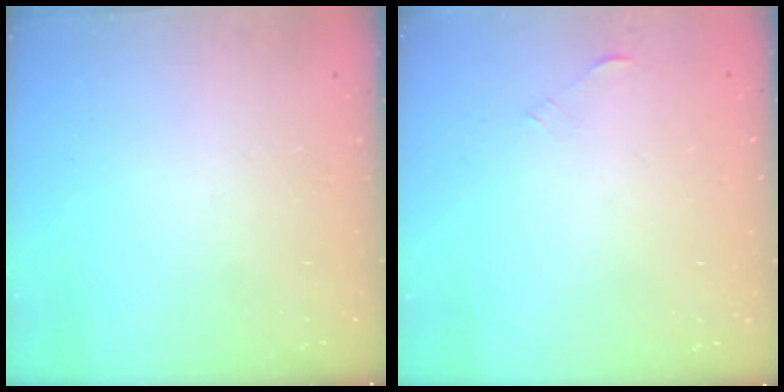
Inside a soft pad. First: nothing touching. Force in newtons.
{"total": 0.7, "press": 0.6, "slide": 0.4}